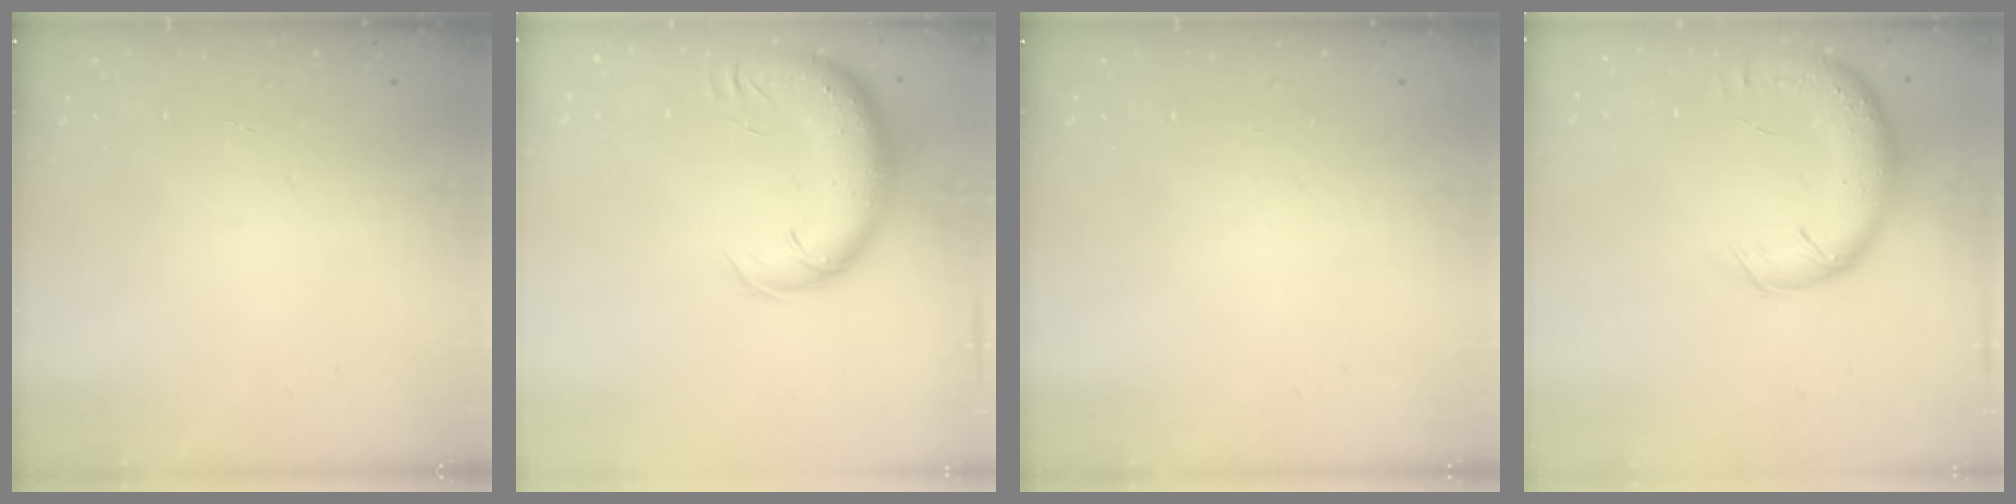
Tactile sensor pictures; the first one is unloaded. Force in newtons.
{"total": 13.8, "press": 13.2, "slide": 4.1}
{"total": 0.0}
{"total": 14.1, "press": 13.5, "slide": 3.8}